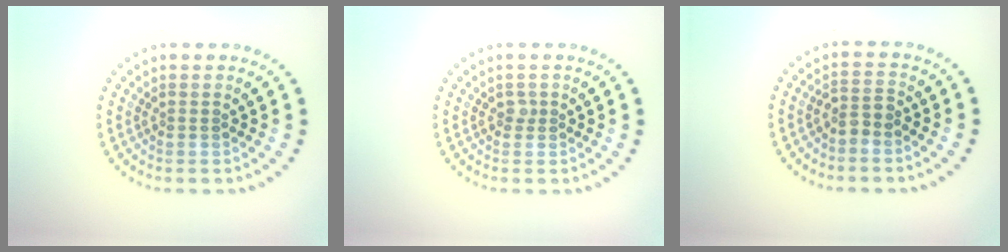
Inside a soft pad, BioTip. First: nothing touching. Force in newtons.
{"total": 0.6, "press": 0.5, "slide": 0.4}
{"total": 1.7, "press": 1.2, "slide": 1.1}